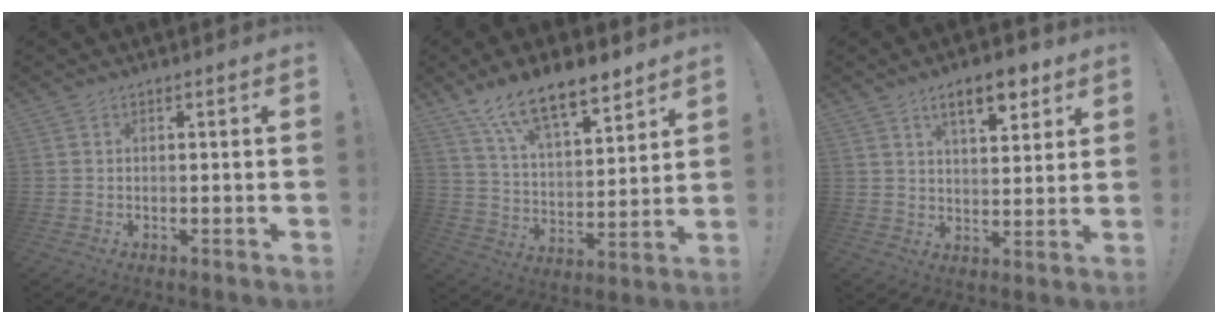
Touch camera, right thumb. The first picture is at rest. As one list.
[{"total": 14.7, "force": [11.1, 5.3, 8.1], "torque": [-0.137, -0.079, 0.197]}, {"total": 10.1, "force": [5.8, 4.0, 7.2], "torque": [-0.100, -0.022, 0.099]}]